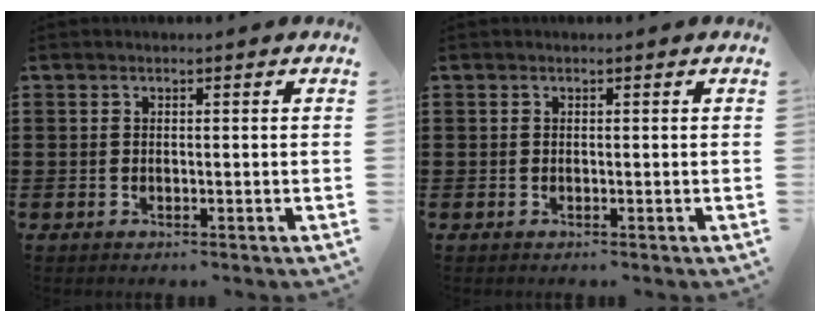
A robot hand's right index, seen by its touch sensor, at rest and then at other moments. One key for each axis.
{"total": 0.0}